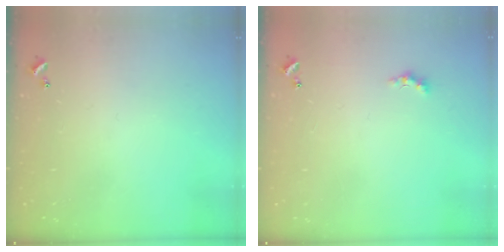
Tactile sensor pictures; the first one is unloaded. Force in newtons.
{"total": 1.5, "press": 1.4, "slide": 0.6}